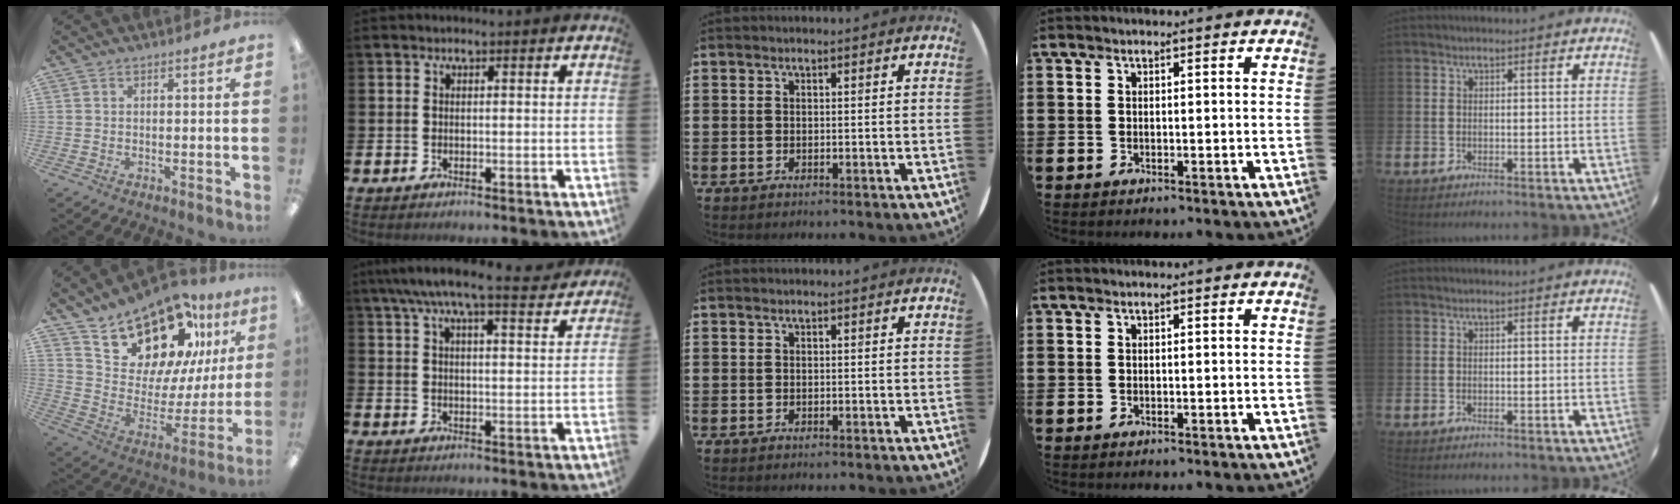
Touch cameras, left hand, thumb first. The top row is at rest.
{"thumb": {"total": 20.0, "force": [16.4, 9.0, 7.3], "torque": [-0.118, -0.118, 0.291]}, "index": {"total": 7.5, "force": [6.7, 0.9, 3.1], "torque": [-0.066, -0.032, 0.115]}}